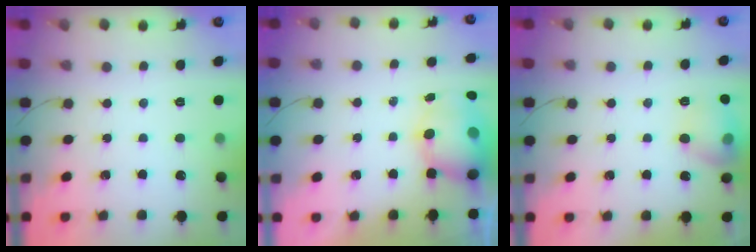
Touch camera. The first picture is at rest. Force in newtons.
{"total": 11.0, "press": 10.9, "slide": 0.9}
{"total": 11.2, "press": 11.2, "slide": 0.8}